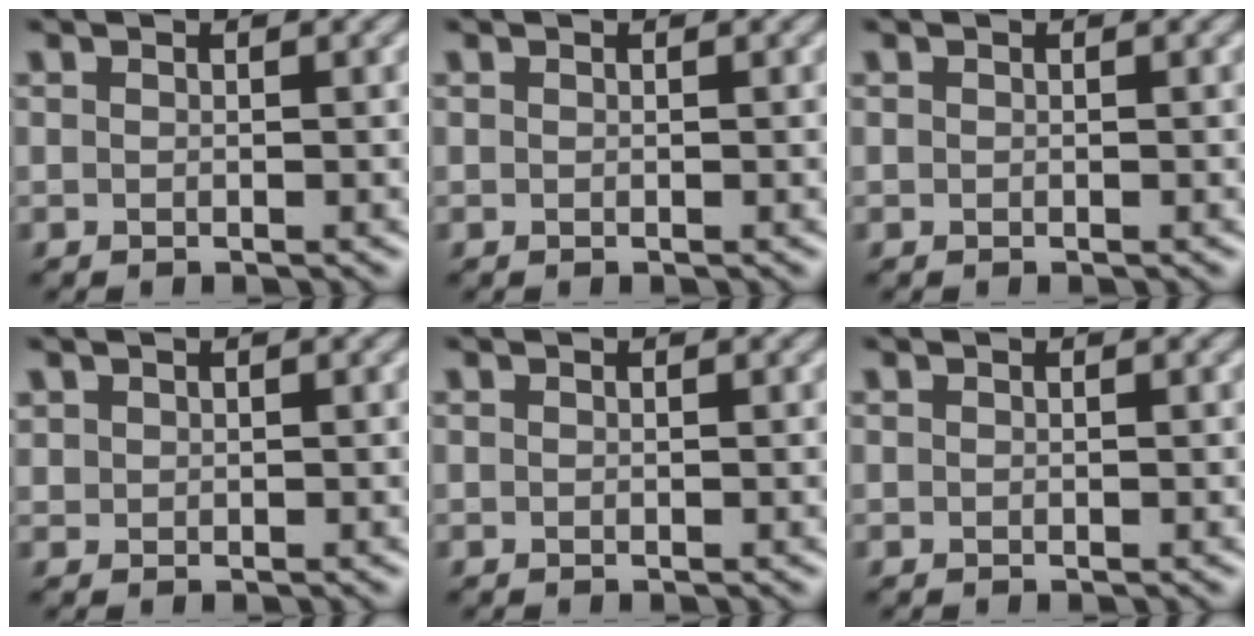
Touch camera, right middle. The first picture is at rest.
{"total": 0.0}
{"total": 0.0}
{"total": 0.8, "force": [0.5, 0.6, 0.0], "torque": [0.000, -0.001, 0.013]}
{"total": 0.0}
{"total": 0.0}